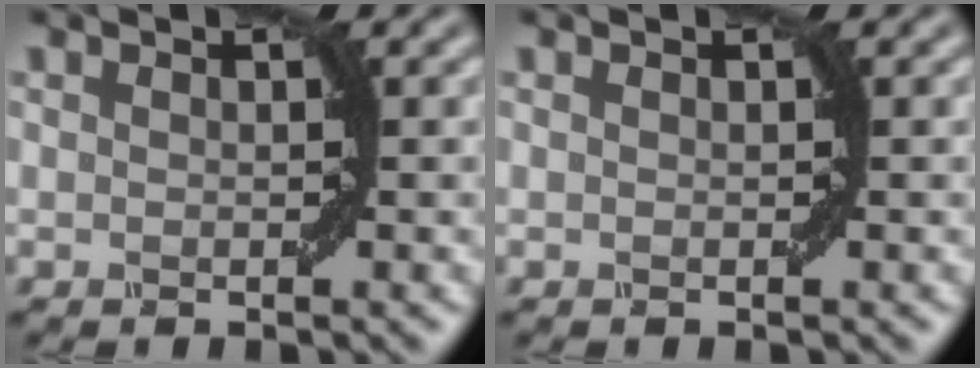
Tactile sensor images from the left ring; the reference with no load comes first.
{"total": 0.0}